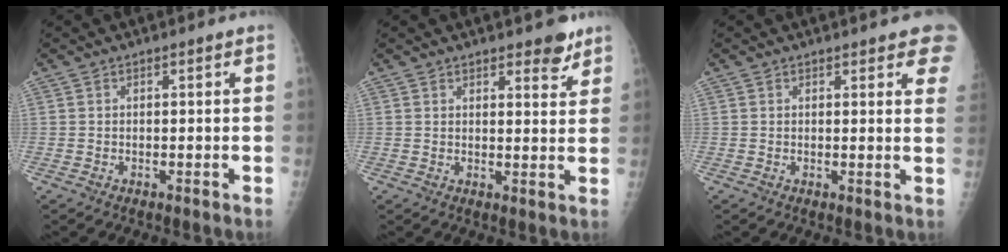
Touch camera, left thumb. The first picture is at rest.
{"total": 4.5, "force": [3.3, 1.7, 2.6], "torque": [-0.013, -0.021, 0.043]}
{"total": 6.9, "force": [4.9, 1.9, 4.5], "torque": [-0.029, -0.012, 0.049]}